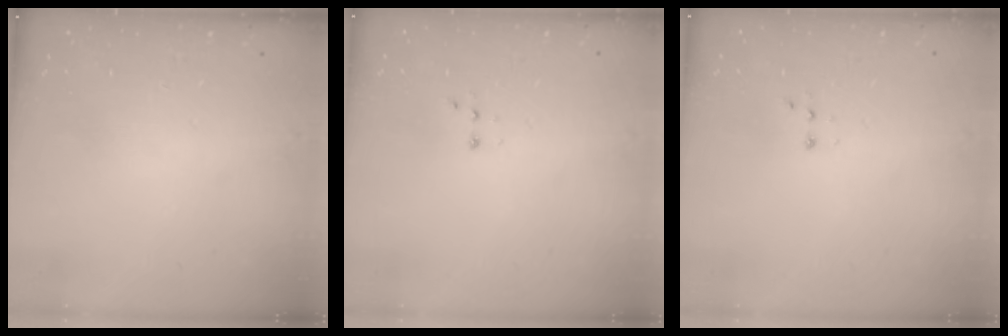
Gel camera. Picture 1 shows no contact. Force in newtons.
{"total": 2.8, "press": 2.7, "slide": 0.7}
{"total": 2.8, "press": 2.7, "slide": 0.7}